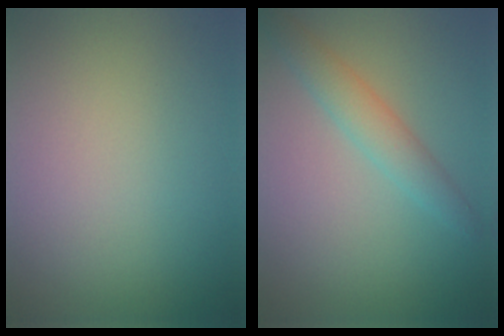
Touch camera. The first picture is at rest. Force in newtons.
{"total": 2.6, "press": 2.6, "slide": 0.0}